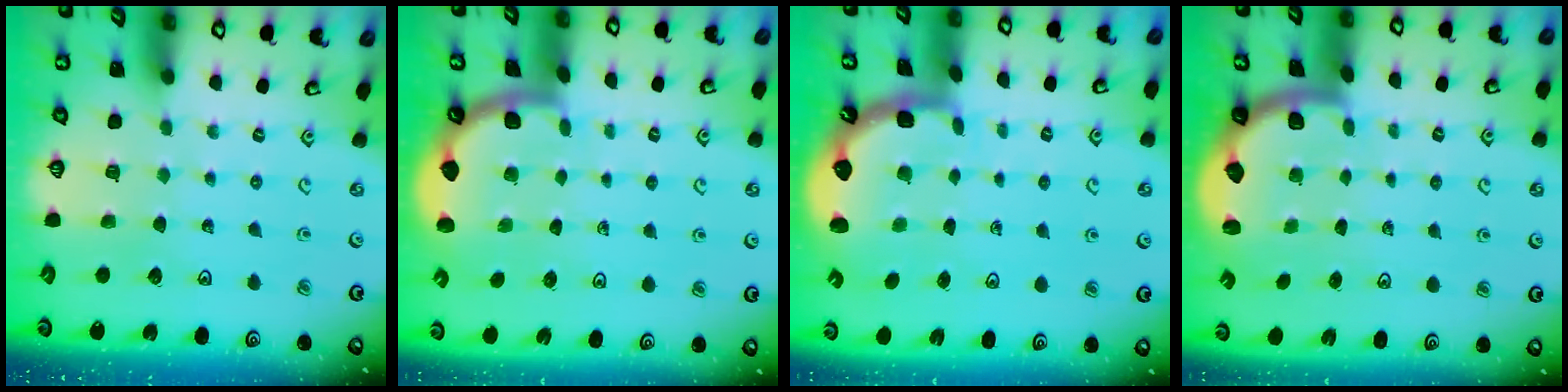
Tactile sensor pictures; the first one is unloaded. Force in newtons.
{"total": 1.9, "press": 1.9, "slide": 0.0}
{"total": 2.5, "press": 1.7, "slide": 1.8}
{"total": 1.9, "press": 1.8, "slide": 0.5}